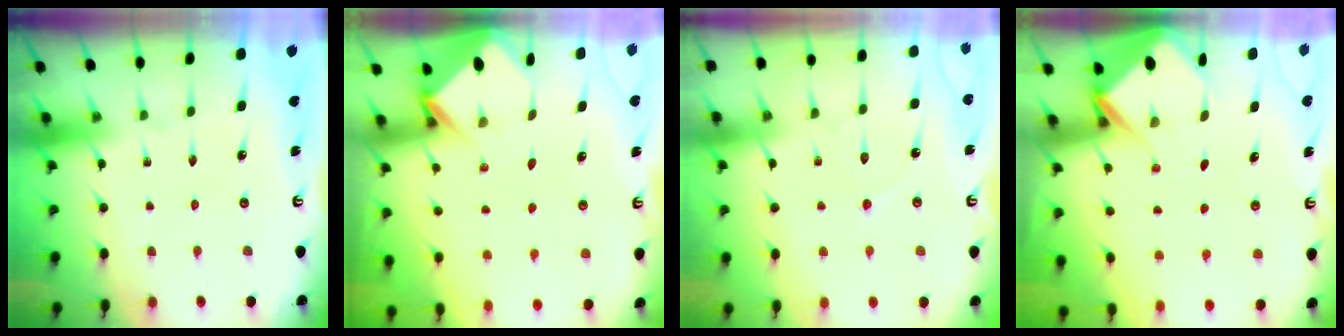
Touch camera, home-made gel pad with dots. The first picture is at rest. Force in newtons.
{"total": 3.3, "press": 3.3, "slide": 0.3}
{"total": 4.5, "press": 4.5, "slide": 0.6}
{"total": 5.0, "press": 5.0, "slide": 0.5}